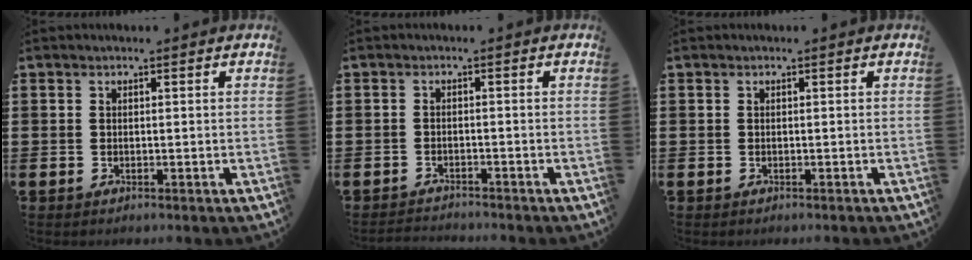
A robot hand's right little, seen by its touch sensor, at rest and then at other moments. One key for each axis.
{"total": 1.5, "fx": -1.5, "fy": 0.0, "fz": -0.1, "tx": -0.003, "ty": 0.003, "tz": -0.031}
{"total": 0.0}